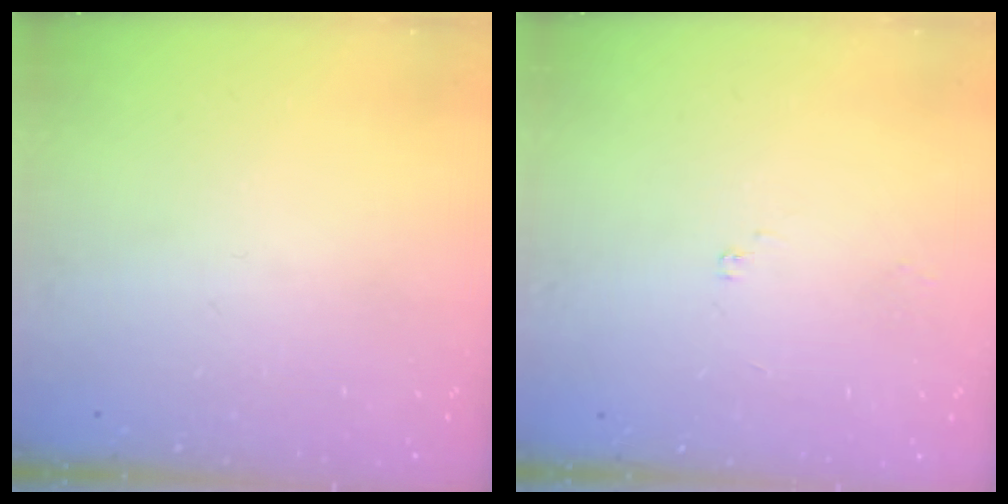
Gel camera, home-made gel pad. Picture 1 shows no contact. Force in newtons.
{"total": 0.9, "press": 0.9, "slide": 0.1}